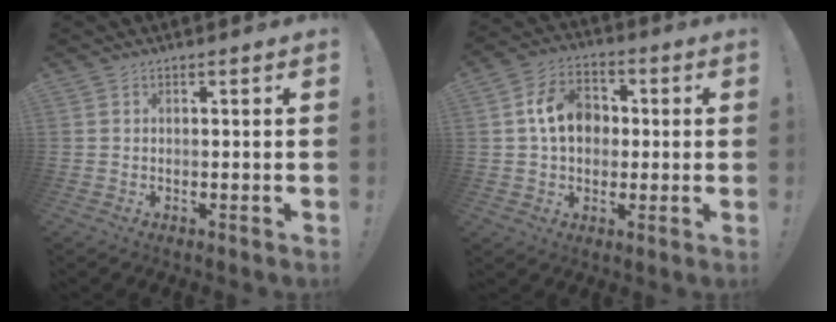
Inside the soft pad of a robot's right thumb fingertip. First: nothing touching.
{"total": 12.7, "force": [2.2, 9.9, 7.7], "torque": [-0.123, 0.009, 0.044]}